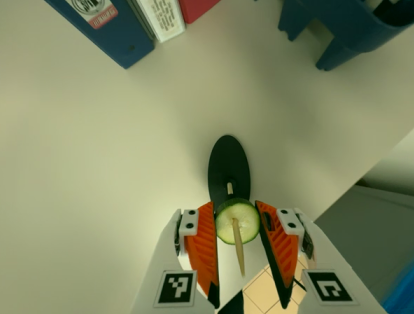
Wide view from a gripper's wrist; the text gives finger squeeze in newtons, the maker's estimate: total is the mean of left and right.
{"total": 5.9, "left": 5.7, "right": 6.2}